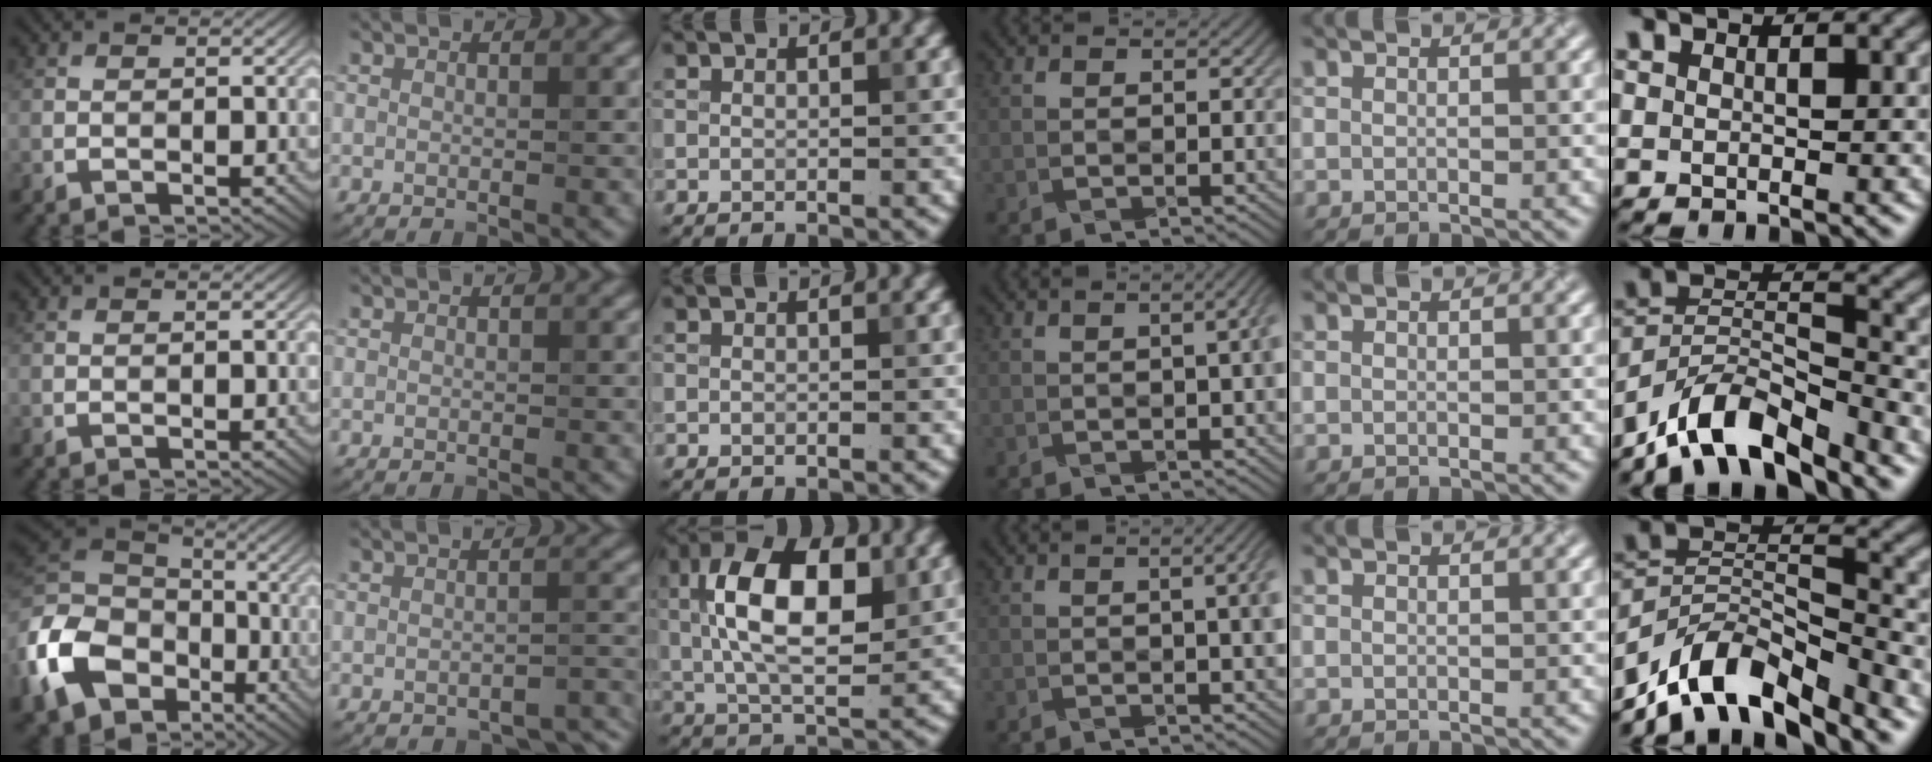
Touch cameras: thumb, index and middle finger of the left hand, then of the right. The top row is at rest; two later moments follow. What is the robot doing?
{"motion": "wrap", "object": "ribbon"}